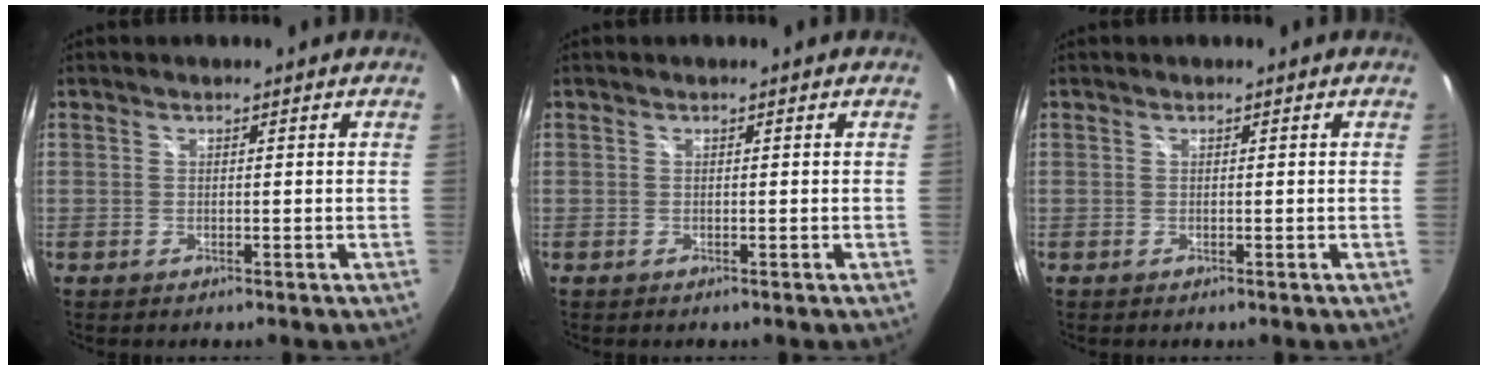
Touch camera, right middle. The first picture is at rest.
{"total": 0.0}
{"total": 0.0}